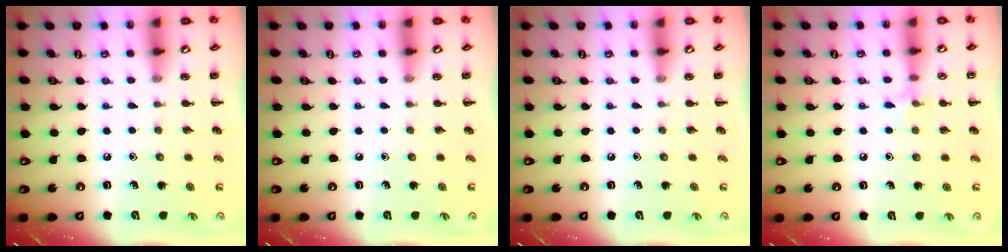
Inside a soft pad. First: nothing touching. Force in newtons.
{"total": 0.0}
{"total": 0.0}
{"total": 5.8, "press": 5.4, "slide": 2.2}